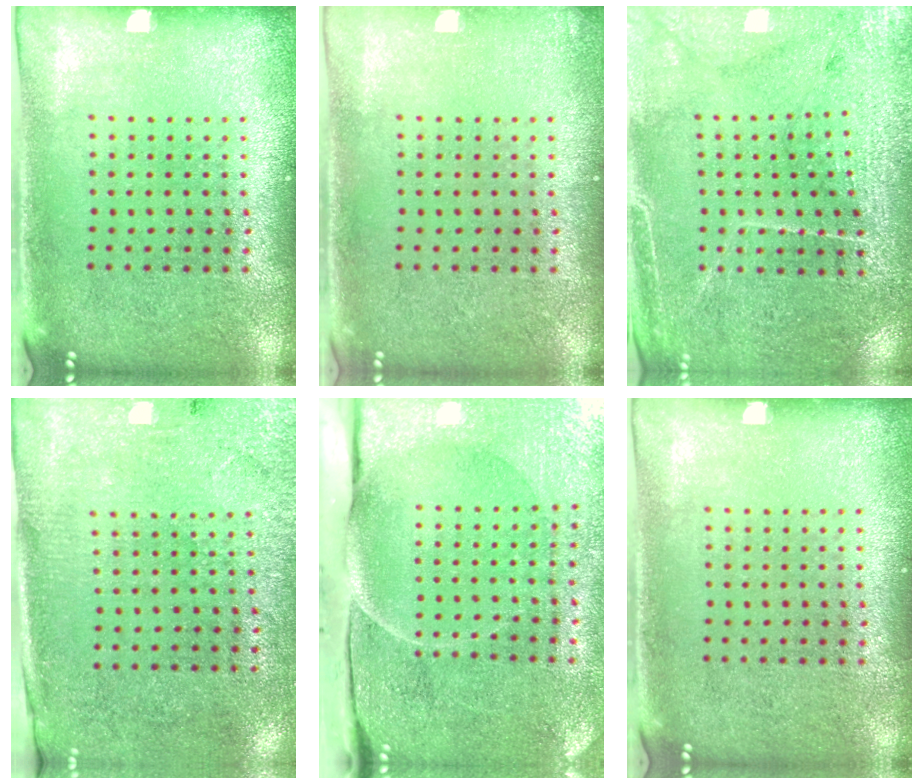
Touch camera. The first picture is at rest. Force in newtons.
{"total": 0.6, "press": 0.6, "slide": 0.0}
{"total": 3.0, "press": 2.9, "slide": 0.4}
{"total": 2.7, "press": 2.4, "slide": 1.3}
{"total": 4.9, "press": 4.0, "slide": 2.9}
{"total": 0.0}